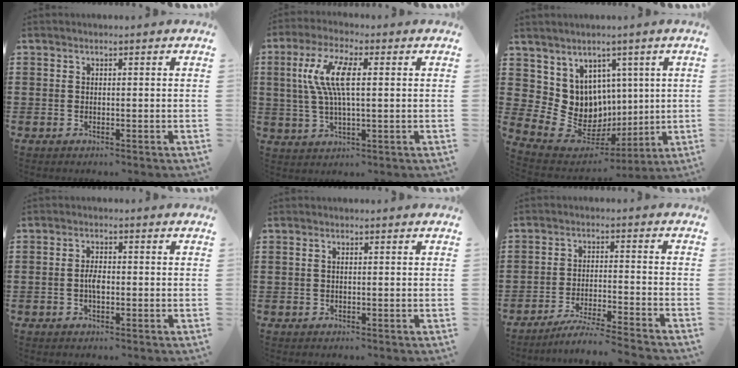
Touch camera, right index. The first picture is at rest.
{"total": 8.5, "force": [1.3, 2.6, 7.9], "torque": [-0.180, 0.001, 0.011]}
{"total": 8.4, "force": [1.2, 8.1, 1.8], "torque": [-0.100, -0.036, 0.034]}
{"total": 2.6, "force": [-0.5, 1.1, 2.3], "torque": [-0.044, 0.004, -0.010]}
{"total": 0.7, "force": [0.0, 0.2, 0.6], "torque": [-0.013, 0.000, 0.000]}
{"total": 4.7, "force": [-4.5, -0.6, 1.4], "torque": [-0.030, -0.012, -0.089]}